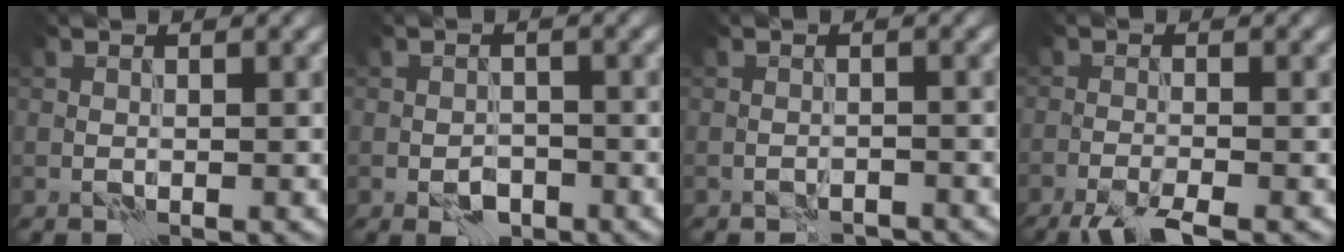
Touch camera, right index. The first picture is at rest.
{"total": 2.4, "force": [-1.3, 1.6, 1.3], "torque": [-0.020, 0.000, -0.023]}
{"total": 1.8, "force": [-1.6, 0.5, 0.3], "torque": [-0.002, -0.001, -0.027]}
{"total": 3.7, "force": [-2.7, 0.4, 2.5], "torque": [-0.044, -0.001, -0.057]}